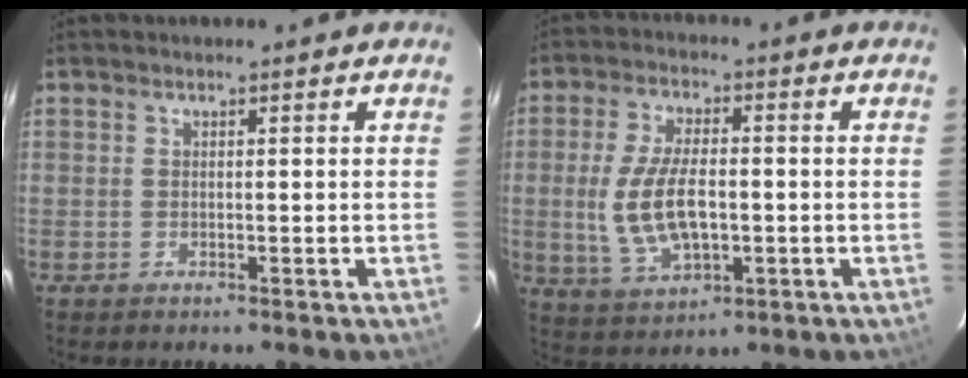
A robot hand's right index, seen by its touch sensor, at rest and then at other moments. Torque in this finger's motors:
{"motor_torque": [0.43, -0.08, 0.57, 0.15]}